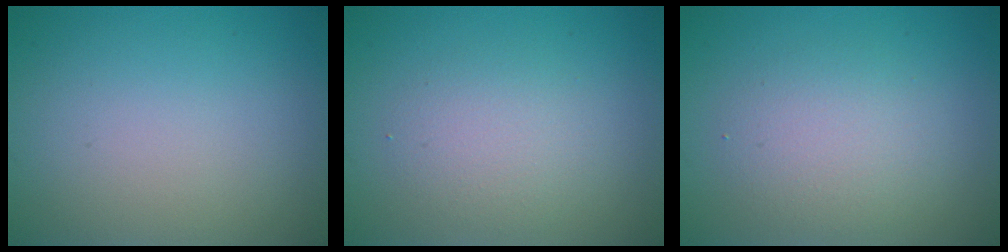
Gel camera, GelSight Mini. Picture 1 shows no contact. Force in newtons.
{"total": 2.6, "press": 2.6, "slide": 0.2}
{"total": 3.2, "press": 3.2, "slide": 0.1}